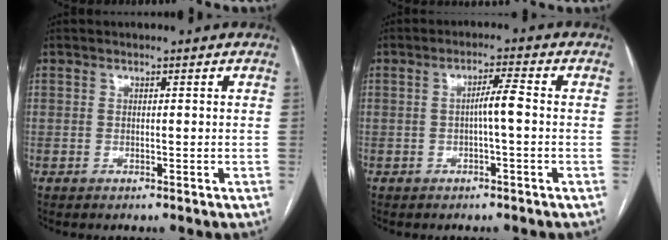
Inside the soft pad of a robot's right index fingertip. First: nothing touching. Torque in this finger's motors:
{"motor_torque": [0.68, 0.14, 0.28, 0.07]}